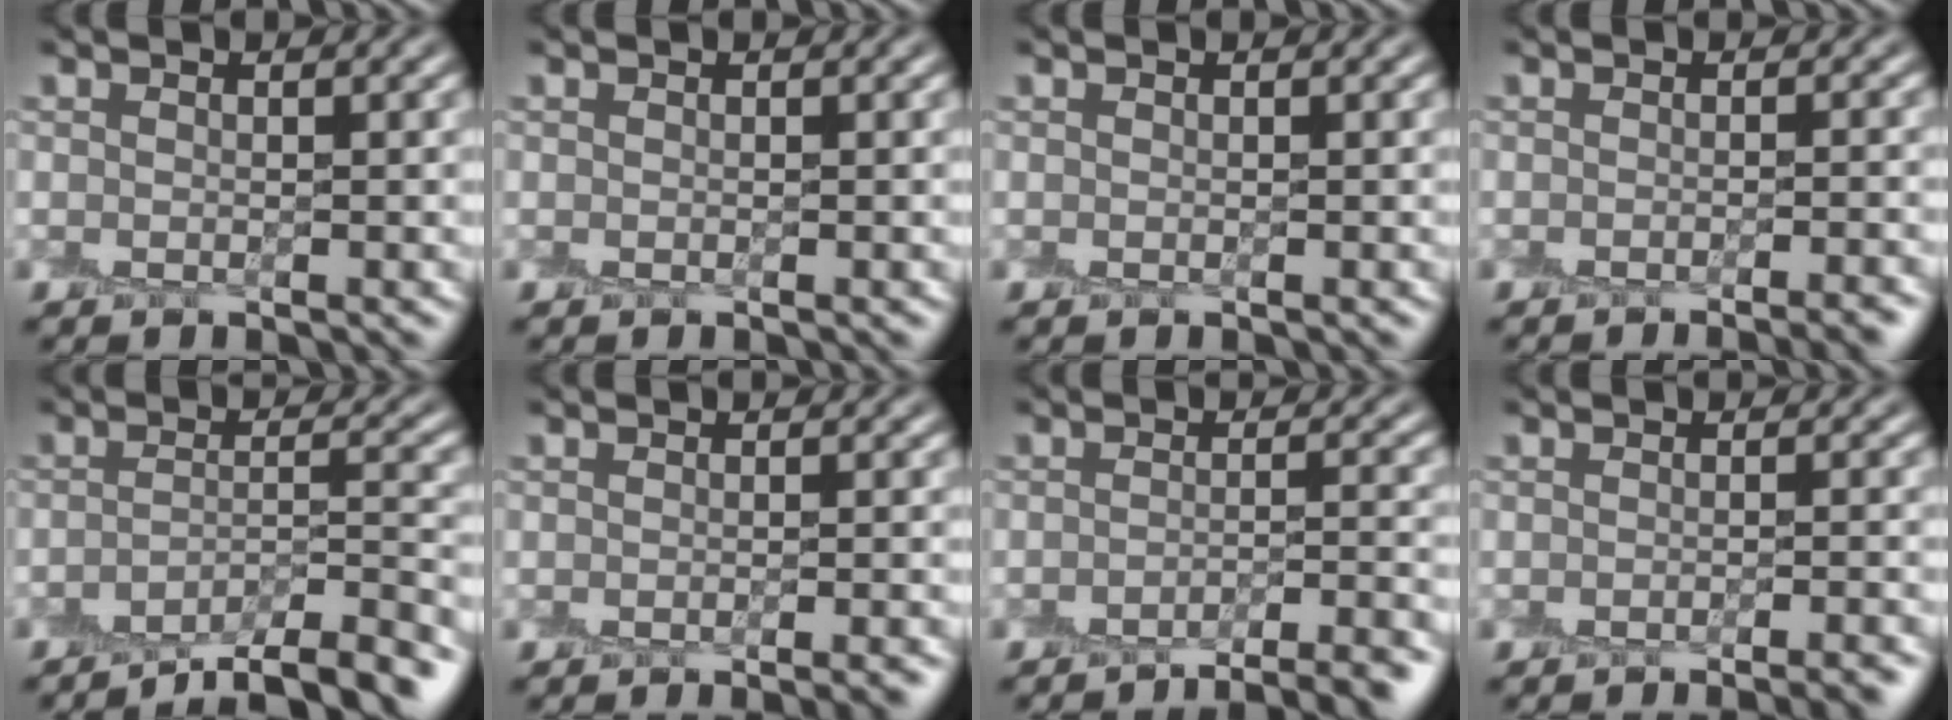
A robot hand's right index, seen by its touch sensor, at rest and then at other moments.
{"total": 0.0}
{"total": 0.0}
{"total": 2.7, "force": [-2.2, 0.2, 1.4], "torque": [-0.010, -0.003, -0.027]}
{"total": 6.0, "force": [-5.0, 1.3, 3.2], "torque": [-0.045, -0.003, -0.075]}
{"total": 2.0, "force": [-1.6, 0.1, 1.2], "torque": [-0.008, -0.007, -0.020]}
{"total": 4.9, "force": [-3.9, 0.8, 2.8], "torque": [-0.035, 0.000, -0.054]}
{"total": 3.2, "force": [-2.7, 0.4, 1.6], "torque": [-0.010, -0.003, -0.032]}